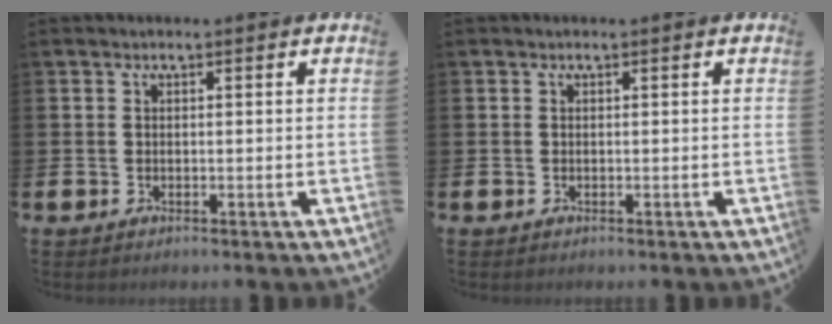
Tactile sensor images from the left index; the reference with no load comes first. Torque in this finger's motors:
{"motor_torque": [0.00, 0.00, 0.02, 0.00]}